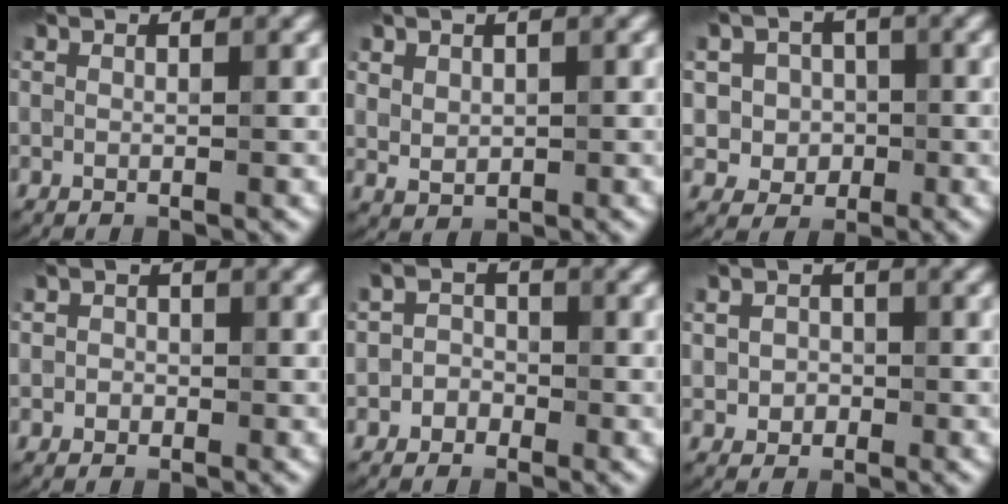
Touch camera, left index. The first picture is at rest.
{"total": 1.8, "force": [0.9, 1.3, 0.7], "torque": [-0.016, -0.004, 0.022]}
{"total": 4.3, "force": [0.0, 4.1, 1.3], "torque": [-0.002, 0.015, -0.012]}
{"total": 1.4, "force": [0.0, 1.3, 0.4], "torque": [0.005, -0.001, -0.014]}
{"total": 1.9, "force": [-0.8, 1.7, 0.5], "torque": [0.000, 0.006, -0.023]}
{"total": 2.7, "force": [0.0, 2.4, 1.2], "torque": [-0.009, 0.001, -0.005]}